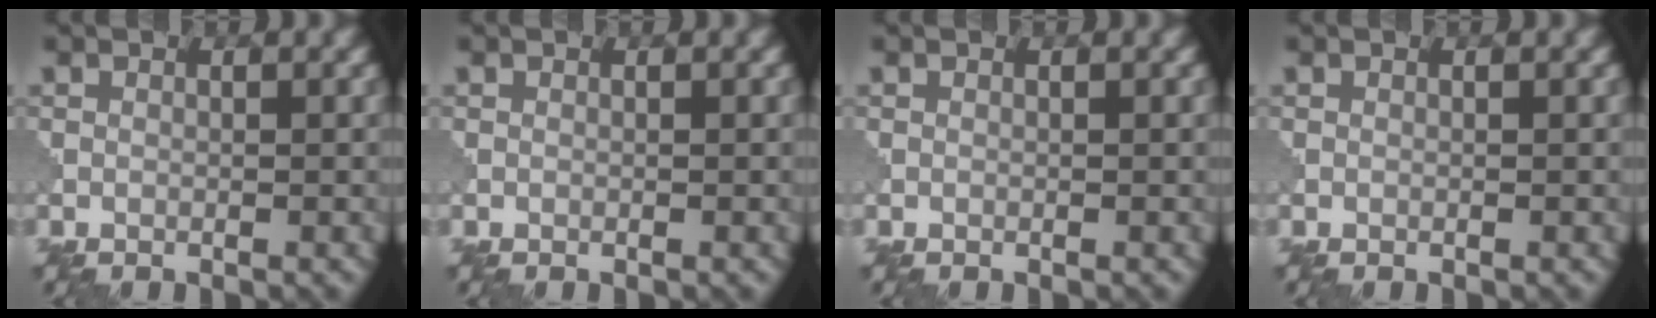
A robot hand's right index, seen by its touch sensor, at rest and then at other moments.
{"total": 0.0}
{"total": 0.0}
{"total": 0.0}